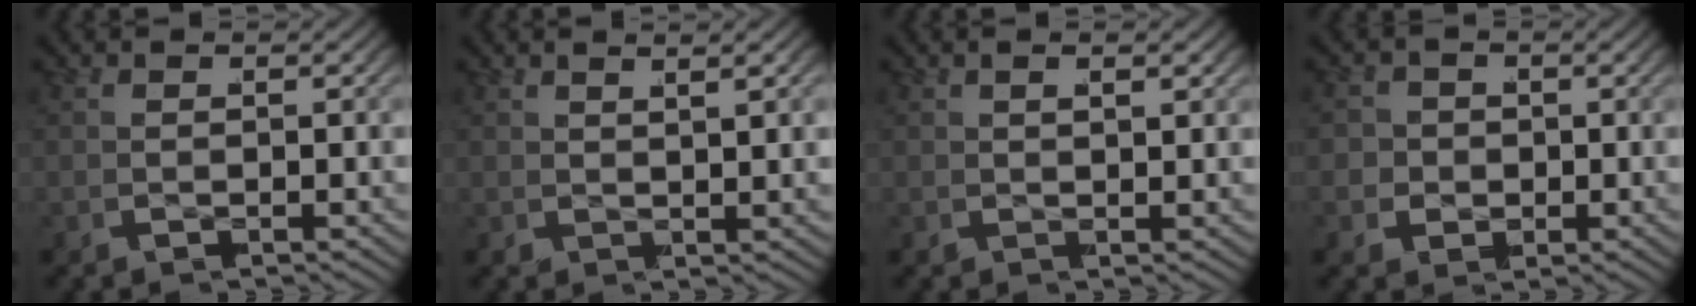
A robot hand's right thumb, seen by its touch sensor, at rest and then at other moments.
{"total": 2.0, "force": [1.2, -1.6, 0.0], "torque": [0.004, 0.015, 0.021]}
{"total": 1.2, "force": [0.8, -0.9, 0.0], "torque": [0.007, 0.011, 0.013]}
{"total": 3.6, "force": [0.0, 3.3, 1.4], "torque": [-0.031, -0.012, 0.004]}